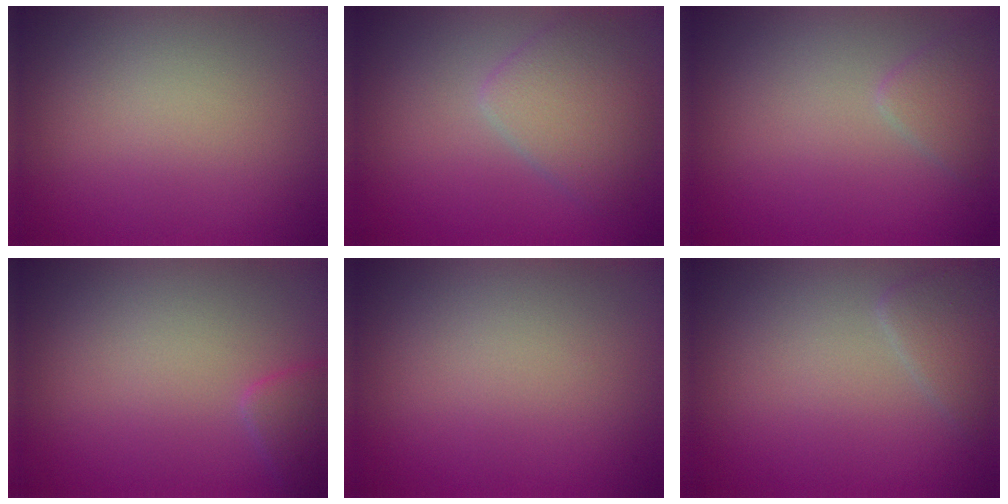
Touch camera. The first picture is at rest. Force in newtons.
{"total": 3.8, "press": 3.8, "slide": 0.1}
{"total": 1.6, "press": 1.6, "slide": 0.1}
{"total": 1.4, "press": 1.4, "slide": 0.1}
{"total": 0.0}
{"total": 1.8, "press": 1.8, "slide": 0.1}